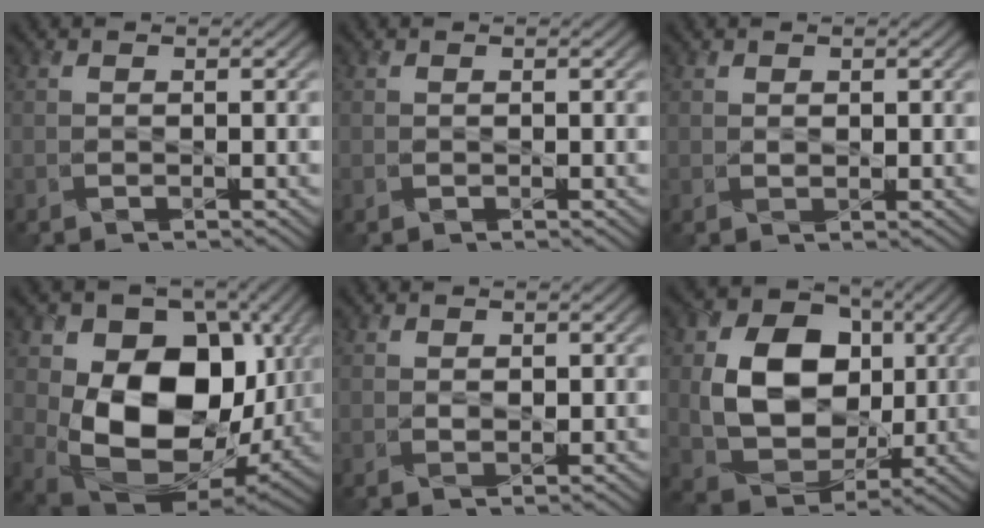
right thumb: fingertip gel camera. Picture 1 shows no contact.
{"total": 0.0}
{"total": 0.8, "force": [0.5, 0.4, 0.4], "torque": [-0.011, -0.003, 0.012]}
{"total": 16.8, "force": [1.0, 12.0, 11.7], "torque": [-0.204, -0.039, 0.028]}
{"total": 1.1, "force": [0.6, 0.6, 0.7], "torque": [-0.017, -0.004, 0.015]}
{"total": 12.5, "force": [1.4, 9.6, 7.9], "torque": [-0.160, -0.006, 0.025]}